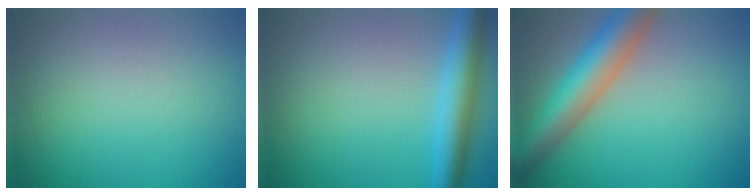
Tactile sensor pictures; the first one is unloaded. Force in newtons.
{"total": 4.4, "press": 4.4, "slide": 0.1}
{"total": 6.7, "press": 6.7, "slide": 0.2}